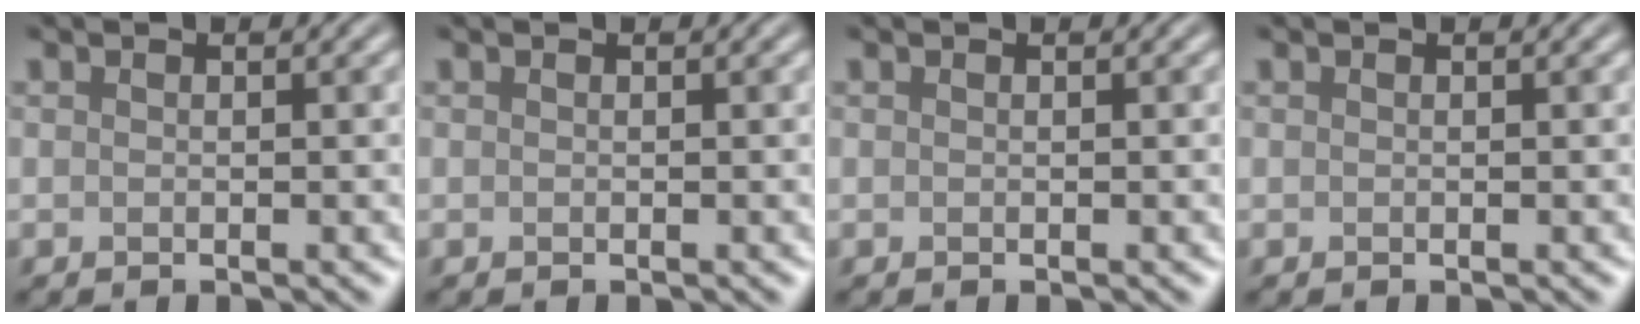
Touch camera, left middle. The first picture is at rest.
{"total": 0.0}
{"total": 0.0}
{"total": 0.0}